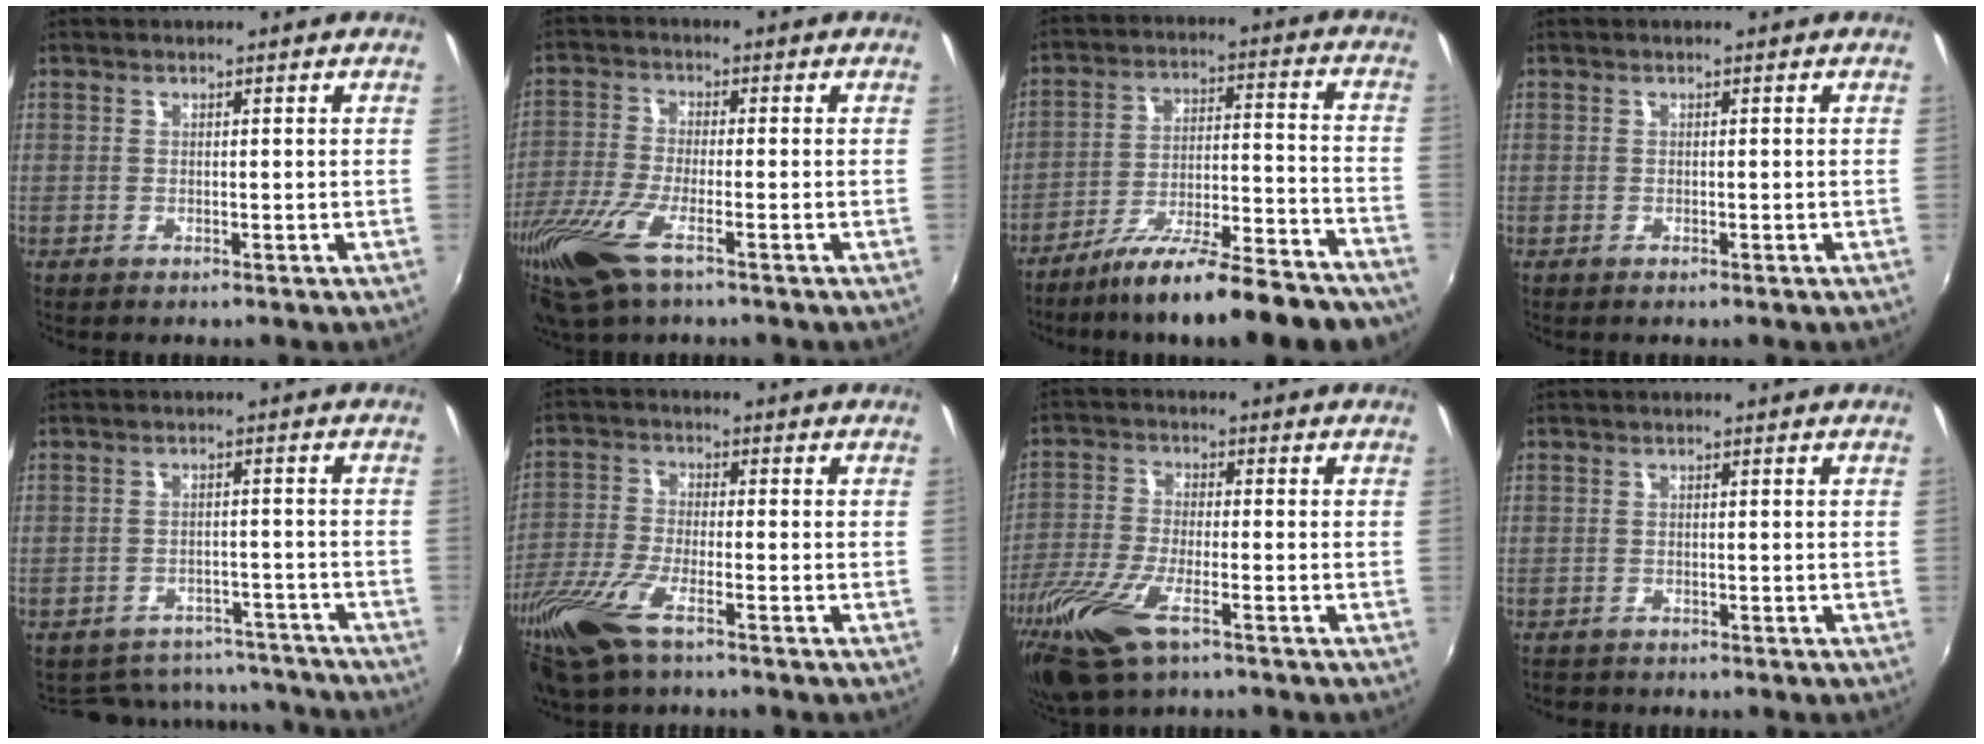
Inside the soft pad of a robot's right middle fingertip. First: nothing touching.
{"total": 13.0, "force": [-8.0, 3.6, 9.7], "torque": [-0.220, -0.047, -0.159]}
{"total": 21.6, "force": [-18.0, 3.5, 11.5], "torque": [-0.187, -0.033, -0.258]}
{"total": 0.0}
{"total": 13.8, "force": [-12.2, 5.9, 2.8], "torque": [-0.069, 0.027, -0.146]}
{"total": 12.4, "force": [-8.2, 3.3, 8.7], "torque": [-0.202, -0.037, -0.167]}
{"total": 14.6, "force": [-8.7, 5.0, 10.6], "torque": [-0.243, -0.044, -0.173]}
{"total": 1.6, "force": [-1.4, 0.9, 0.2], "torque": [-0.009, -0.006, -0.022]}